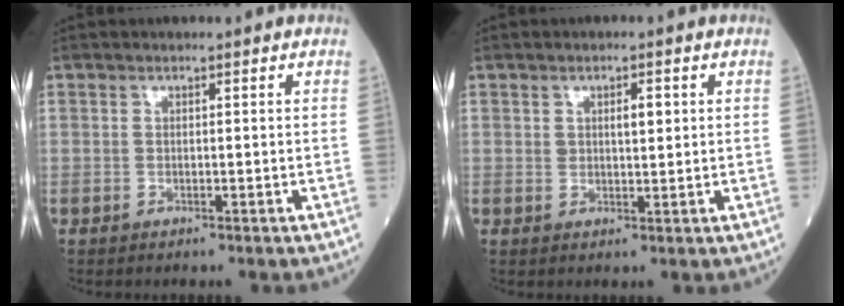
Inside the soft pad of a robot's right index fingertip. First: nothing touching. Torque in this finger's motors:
{"motor_torque": [0.03, 0.07, 0.03, 0.01]}